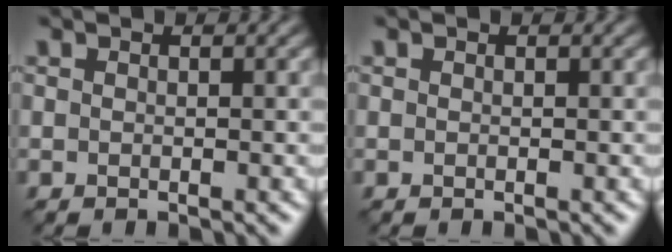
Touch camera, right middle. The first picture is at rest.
{"total": 0.0}